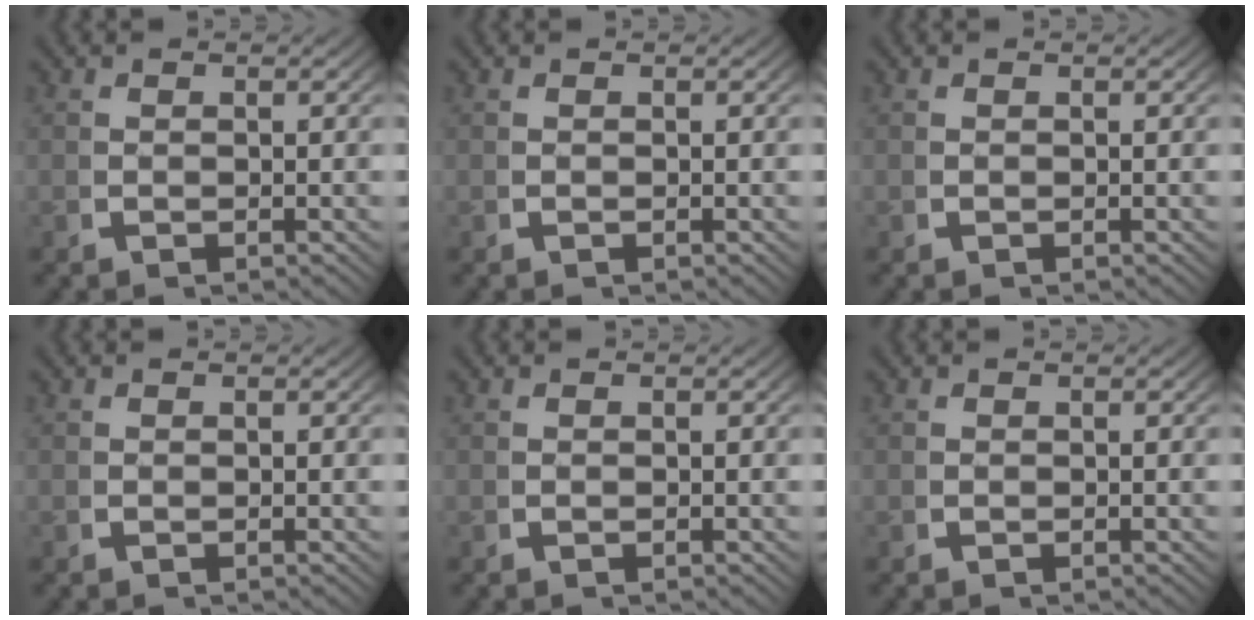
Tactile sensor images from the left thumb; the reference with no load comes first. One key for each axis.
{"total": 0.0}
{"total": 0.0}
{"total": 0.0}
{"total": 0.0}
{"total": 0.0}